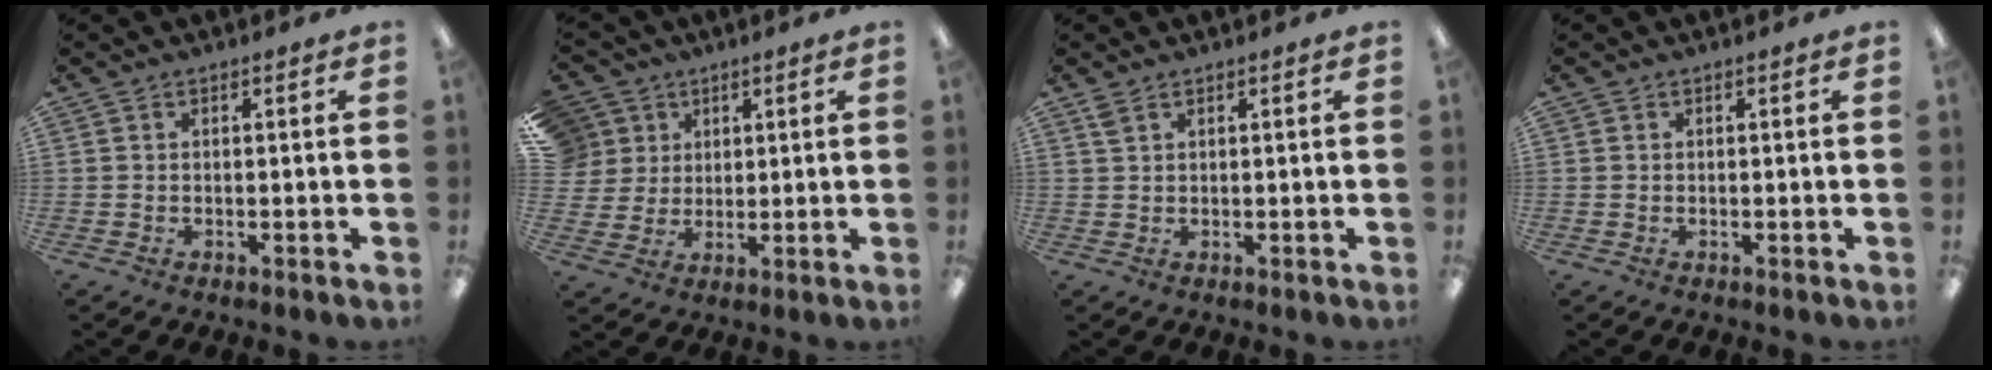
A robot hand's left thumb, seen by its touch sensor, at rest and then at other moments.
{"total": 7.8, "force": [3.6, 6.9, 0.1], "torque": [-0.016, -0.019, 0.072]}
{"total": 1.6, "force": [1.2, 0.7, 0.8], "torque": [-0.021, 0.000, 0.023]}
{"total": 0.0}